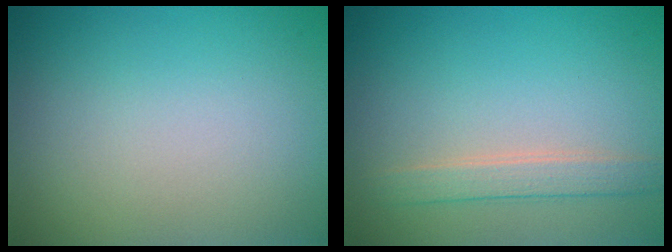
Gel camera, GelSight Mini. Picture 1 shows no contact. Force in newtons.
{"total": 2.1, "press": 2.1, "slide": 0.2}